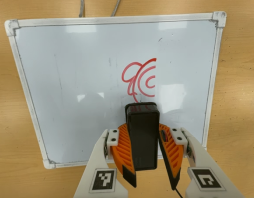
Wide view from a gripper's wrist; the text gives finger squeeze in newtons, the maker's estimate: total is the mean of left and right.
{"total": 11.4, "left": 11.2, "right": 11.6}